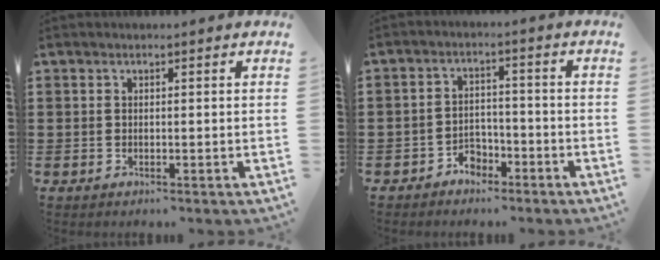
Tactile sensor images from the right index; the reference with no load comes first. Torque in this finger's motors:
{"motor_torque": [2.14, 0.00, 0.00, -0.15]}